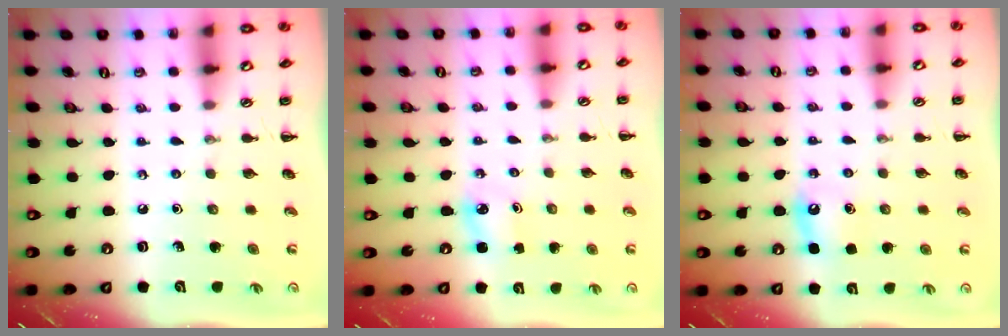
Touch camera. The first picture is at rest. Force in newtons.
{"total": 2.2, "press": 2.2, "slide": 0.3}
{"total": 5.7, "press": 5.4, "slide": 1.9}